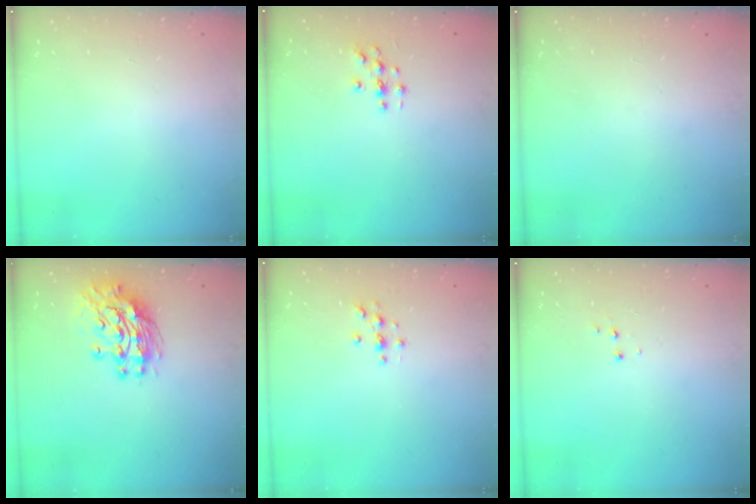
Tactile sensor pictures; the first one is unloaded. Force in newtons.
{"total": 2.8, "press": 2.8, "slide": 0.3}
{"total": 0.0}
{"total": 12.5, "press": 12.4, "slide": 1.0}
{"total": 3.0, "press": 3.0, "slide": 0.4}
{"total": 3.5, "press": 3.4, "slide": 0.5}